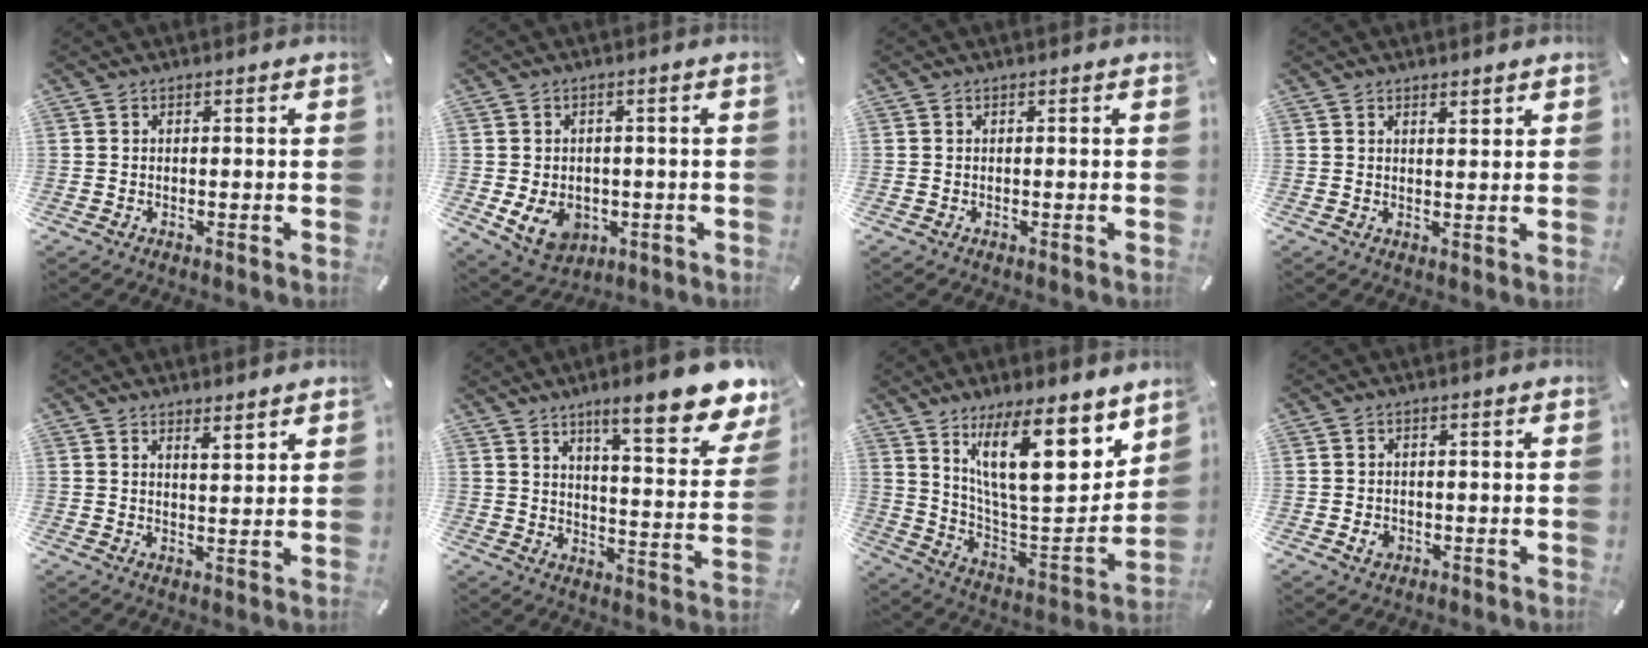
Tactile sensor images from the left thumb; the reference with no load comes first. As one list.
[{"total": 7.9, "force": [-1.6, 6.5, 4.2], "torque": [-0.080, 0.003, -0.029]}, {"total": 0.0}, {"total": 2.1, "force": [1.9, 0.7, 0.6], "torque": [-0.005, -0.010, 0.033]}, {"total": 3.1, "force": [3.0, 0.6, 0.6], "torque": [-0.001, -0.022, 0.052]}, {"total": 16.1, "force": [11.3, 4.8, 10.4], "torque": [-0.149, -0.077, 0.186]}, {"total": 21.7, "force": [12.4, 8.3, 15.8], "torque": [-0.253, -0.083, 0.203]}, {"total": 2.3, "force": [-0.6, 1.9, 1.2], "torque": [-0.021, 0.003, -0.011]}]